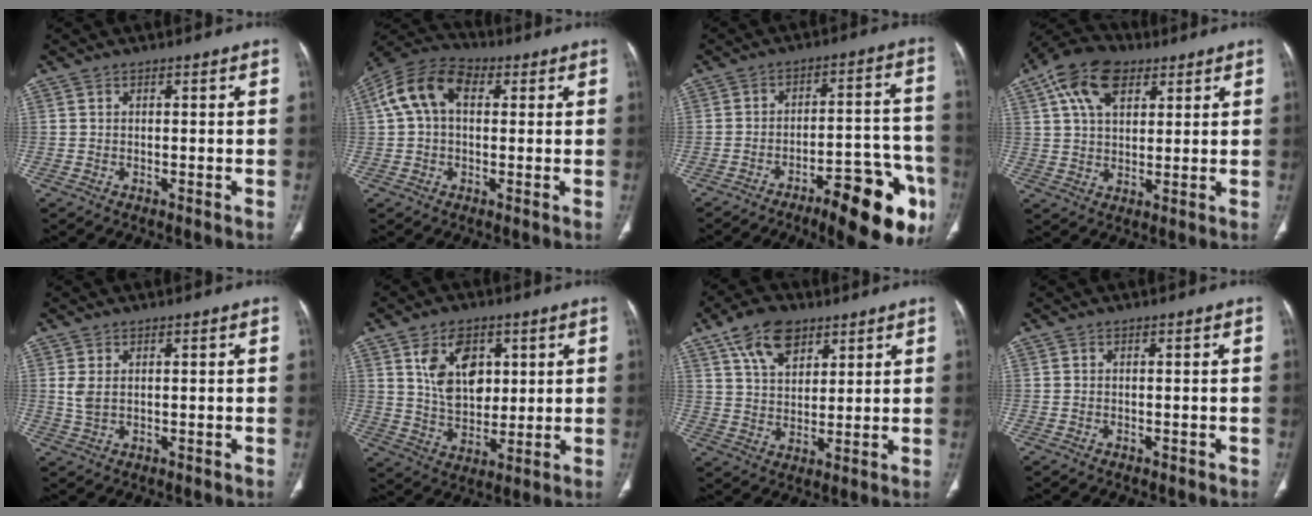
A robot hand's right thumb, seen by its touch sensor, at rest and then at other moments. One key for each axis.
{"total": 11.1, "fx": 2.4, "fy": 7.2, "fz": 8.0, "tx": -0.153, "ty": 0.035, "tz": 0.035}
{"total": 18.6, "fx": -10.2, "fy": 5.9, "fz": 14.4, "tx": -0.135, "ty": 0.070, "tz": -0.138}
{"total": 12.3, "fx": 5.8, "fy": 7.2, "fz": 8.1, "tx": -0.138, "ty": 0.001, "tz": 0.098}
{"total": 2.5, "fx": 0.7, "fy": 1.3, "fz": 2.0, "tx": -0.046, "ty": 0.001, "tz": 0.021}
{"total": 11.4, "fx": 4.0, "fy": 7.5, "fz": 7.6, "tx": -0.096, "ty": -0.020, "tz": 0.081}
{"total": 10.3, "fx": 6.1, "fy": 5.8, "fz": 5.9, "tx": -0.086, "ty": -0.021, "tz": 0.112}
{"total": 0.5, "fx": -0.4, "fy": 0.3, "fz": 0.2, "tx": -0.011, "ty": 0.001, "tz": -0.003}